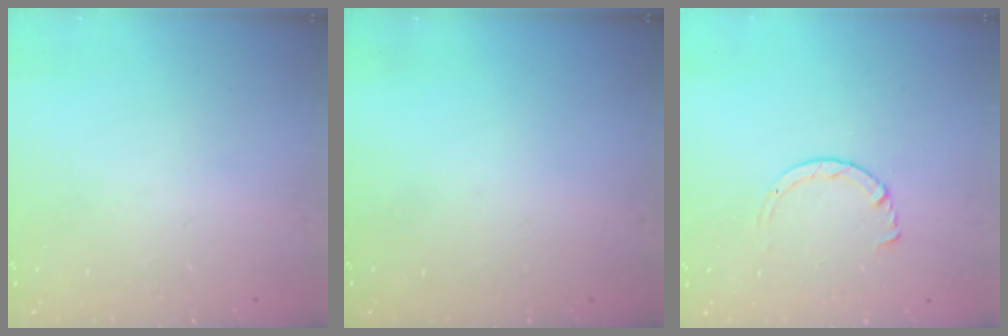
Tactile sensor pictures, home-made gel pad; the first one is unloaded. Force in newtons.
{"total": 0.0}
{"total": 2.9, "press": 2.8, "slide": 0.3}